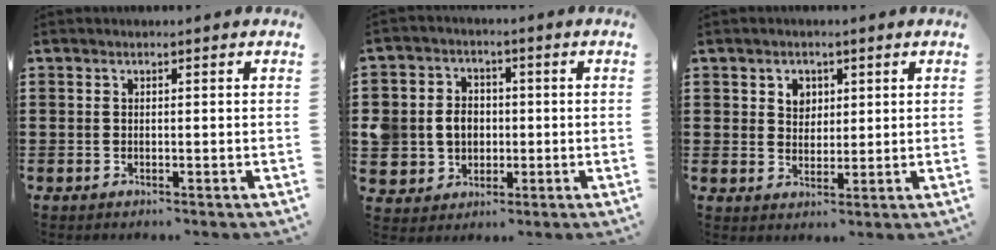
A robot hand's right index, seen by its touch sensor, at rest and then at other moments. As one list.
[{"total": 6.0, "force": [-0.3, 5.6, 2.1], "torque": [-0.066, 0.018, -0.006]}, {"total": 2.8, "force": [1.4, 2.3, 0.8], "torque": [-0.026, 0.010, 0.023]}]